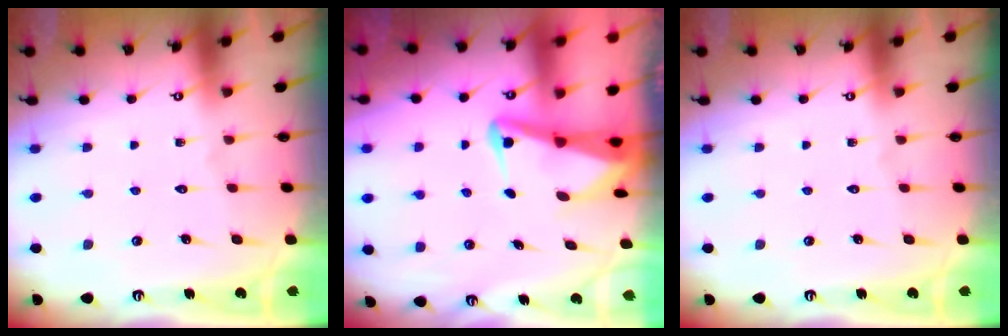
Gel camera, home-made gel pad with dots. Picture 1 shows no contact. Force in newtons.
{"total": 4.0, "press": 3.9, "slide": 0.9}
{"total": 0.0}